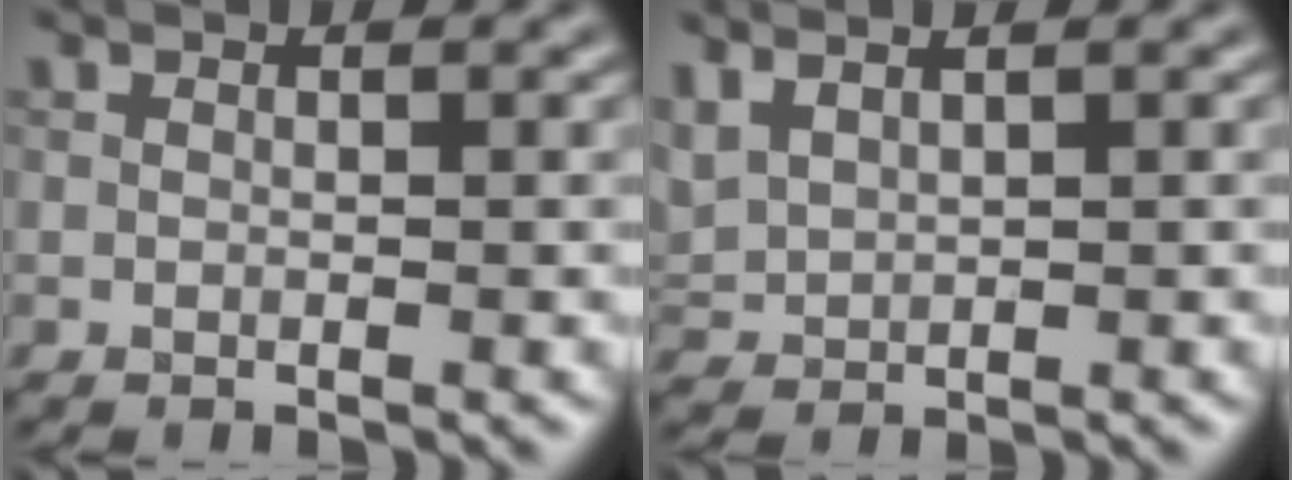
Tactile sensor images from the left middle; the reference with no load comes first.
{"total": 2.2, "force": [1.8, 0.7, 1.1], "torque": [-0.033, 0.010, 0.046]}